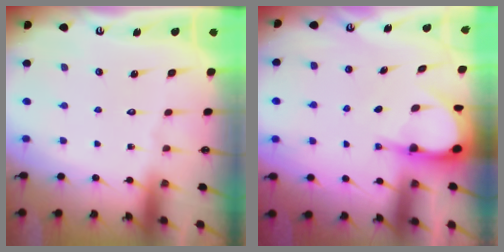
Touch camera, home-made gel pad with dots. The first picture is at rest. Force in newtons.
{"total": 5.2, "press": 5.1, "slide": 0.7}